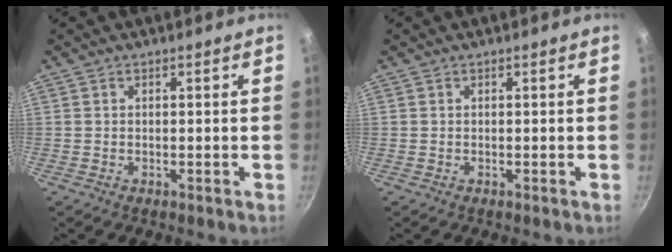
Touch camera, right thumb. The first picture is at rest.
{"total": 0.0}